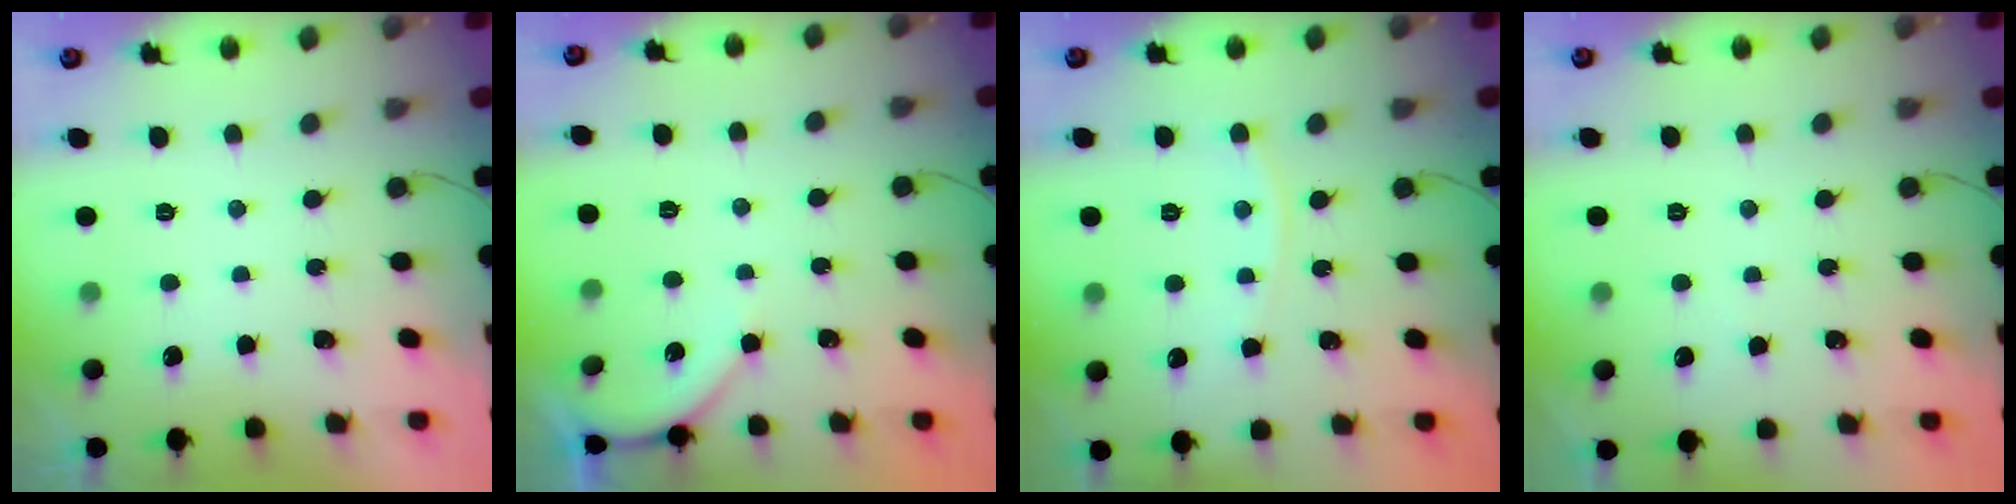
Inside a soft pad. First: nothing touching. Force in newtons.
{"total": 4.6, "press": 4.6, "slide": 0.7}
{"total": 5.7, "press": 5.6, "slide": 0.9}
{"total": 1.5, "press": 1.5, "slide": 0.2}